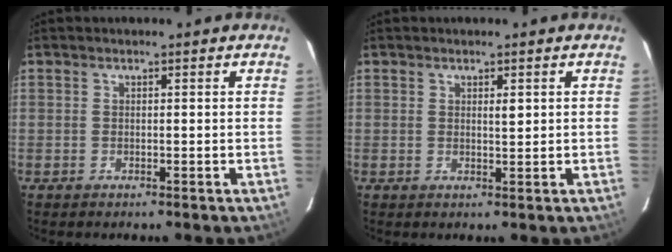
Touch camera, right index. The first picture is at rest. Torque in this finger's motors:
{"motor_torque": [0.15, 0.08, -0.01, 0.03]}